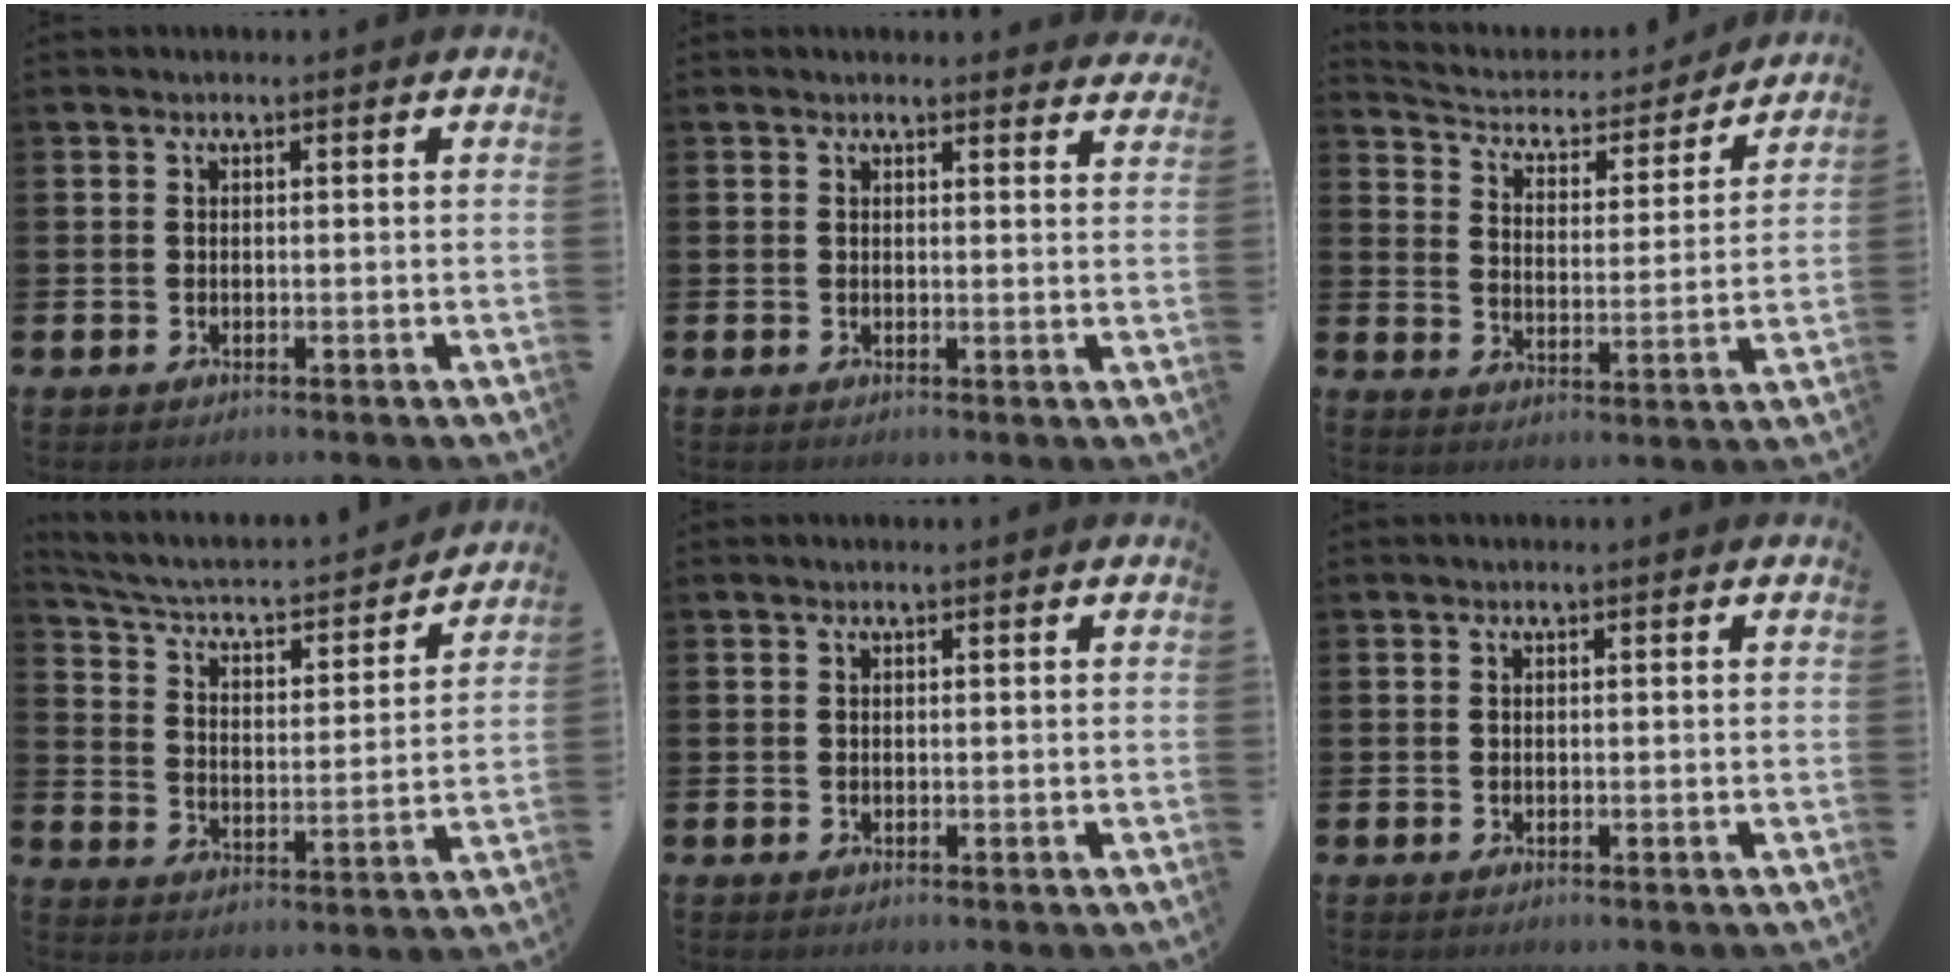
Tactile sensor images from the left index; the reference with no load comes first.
{"total": 1.8, "force": [1.8, 0.2, 0.0], "torque": [0.010, -0.010, 0.030]}
{"total": 5.0, "force": [4.6, 1.8, 0.9], "torque": [-0.053, -0.039, 0.074]}
{"total": 5.3, "force": [4.6, 1.8, 2.1], "torque": [-0.072, -0.036, 0.068]}
{"total": 0.0}
{"total": 0.0}